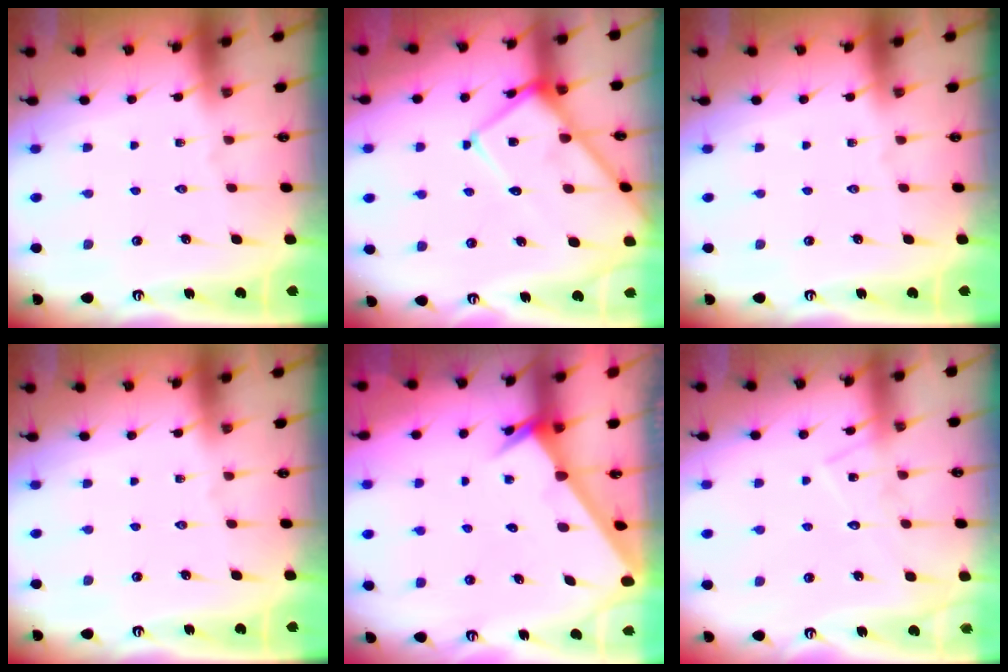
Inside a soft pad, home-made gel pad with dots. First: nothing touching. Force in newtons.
{"total": 13.6, "press": 13.5, "slide": 1.5}
{"total": 0.0}
{"total": 0.0}
{"total": 2.4, "press": 2.4, "slide": 0.1}
{"total": 10.5, "press": 10.5, "slide": 0.6}